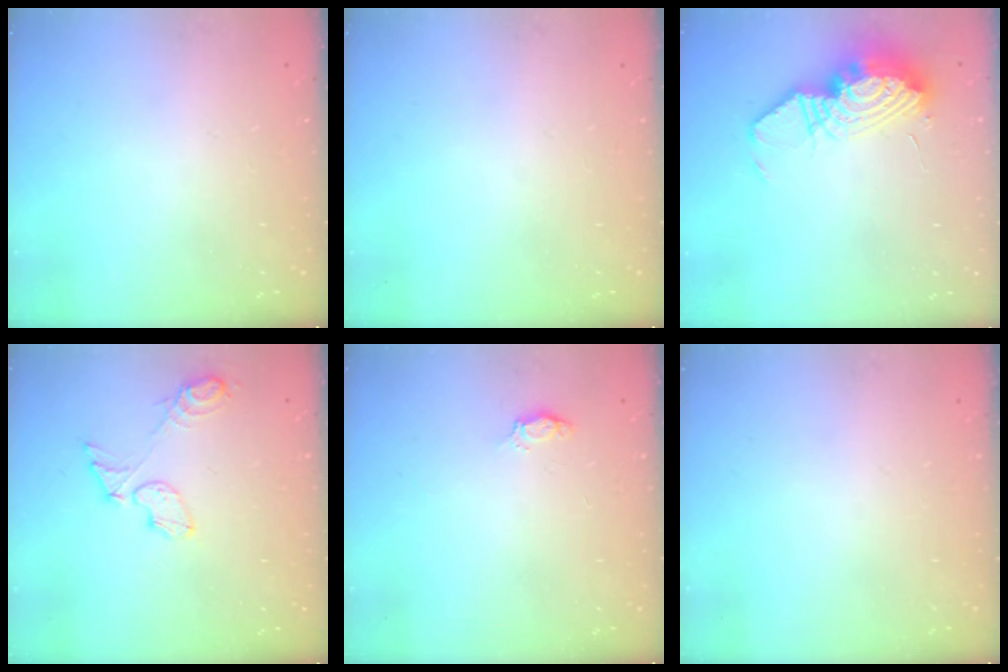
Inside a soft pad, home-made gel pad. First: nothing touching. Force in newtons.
{"total": 0.0}
{"total": 17.0, "press": 15.4, "slide": 7.2}
{"total": 7.9, "press": 7.9, "slide": 0.4}
{"total": 2.8, "press": 2.7, "slide": 0.4}
{"total": 0.0}